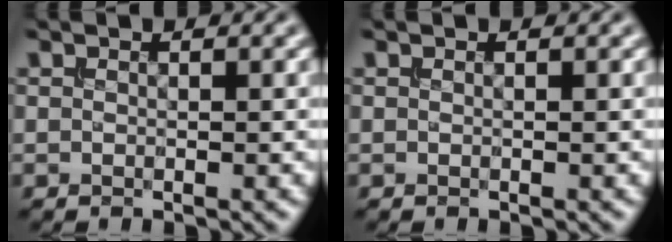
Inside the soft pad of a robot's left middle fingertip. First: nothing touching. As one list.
[{"total": 0.0}]